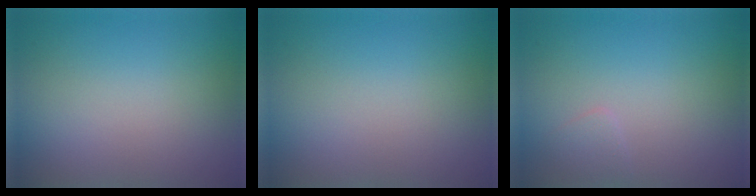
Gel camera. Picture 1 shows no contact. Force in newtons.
{"total": 0.0}
{"total": 0.9, "press": 0.9, "slide": 0.1}